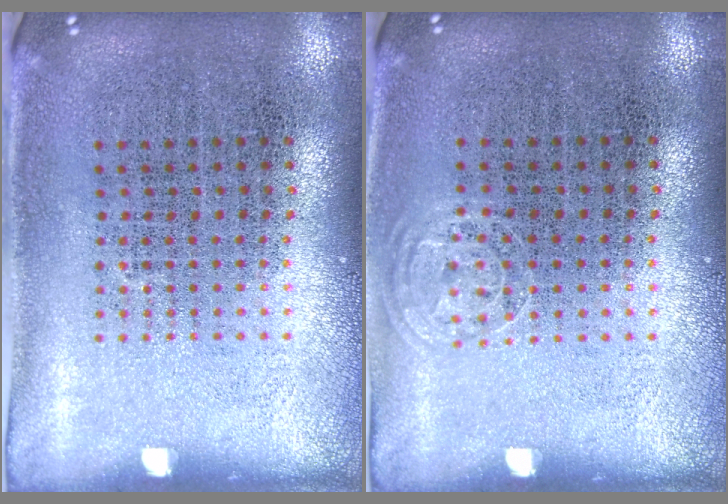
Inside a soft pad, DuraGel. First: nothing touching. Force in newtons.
{"total": 0.7, "press": 0.6, "slide": 0.3}